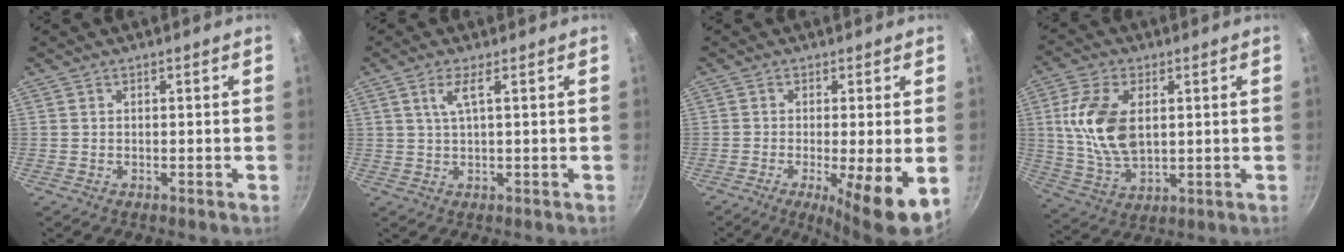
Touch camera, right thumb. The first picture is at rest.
{"total": 3.4, "force": [1.2, 0.5, 3.2], "torque": [-0.069, 0.002, 0.028]}
{"total": 9.3, "force": [-1.9, 1.3, 9.0], "torque": [-0.140, -0.009, -0.026]}
{"total": 13.2, "force": [2.3, 7.7, 10.5], "torque": [-0.196, -0.012, 0.050]}